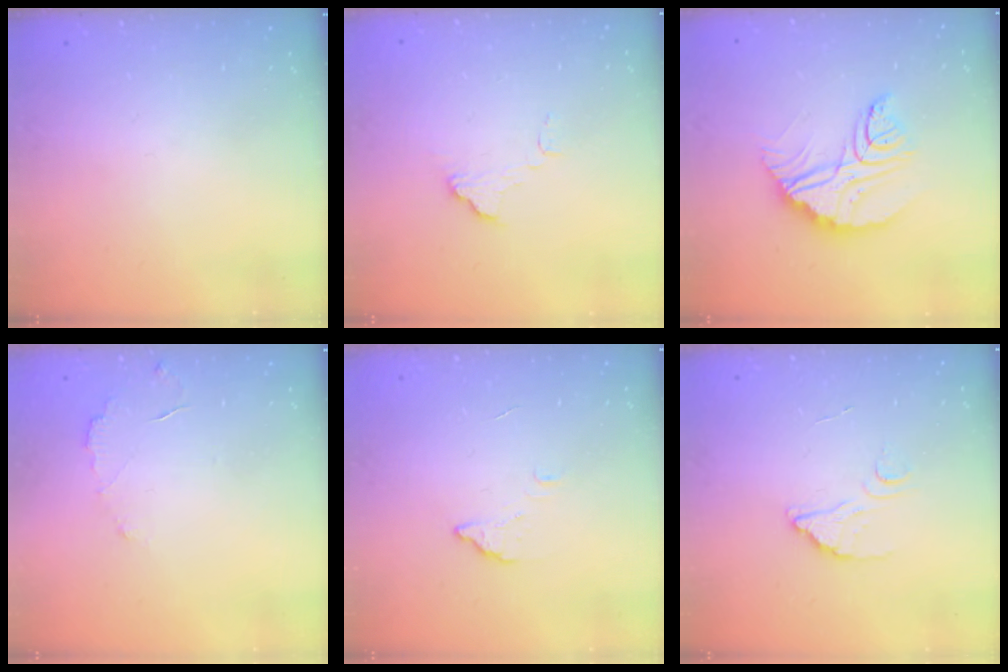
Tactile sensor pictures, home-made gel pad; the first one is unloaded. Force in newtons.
{"total": 6.2, "press": 6.1, "slide": 0.5}
{"total": 12.7, "press": 12.7, "slide": 0.9}
{"total": 3.8, "press": 3.8, "slide": 0.2}
{"total": 2.7, "press": 2.7, "slide": 0.2}
{"total": 4.4, "press": 4.3, "slide": 0.3}